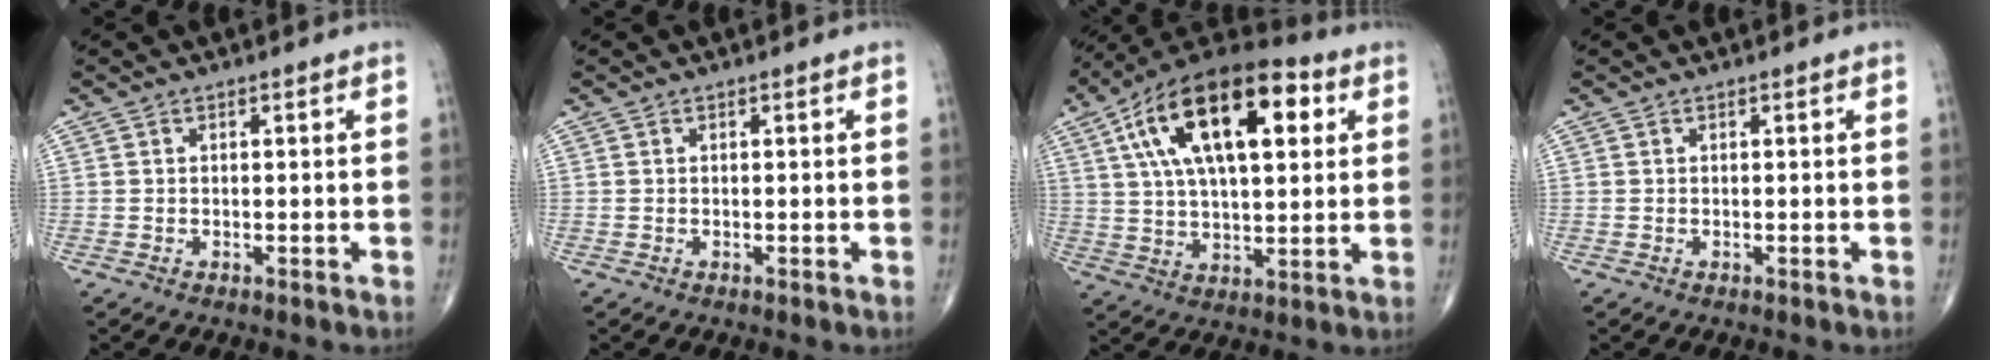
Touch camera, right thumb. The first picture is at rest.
{"total": 0.0}
{"total": 23.4, "force": [7.8, 11.0, 19.2], "torque": [-0.317, 0.011, 0.124]}
{"total": 0.0}